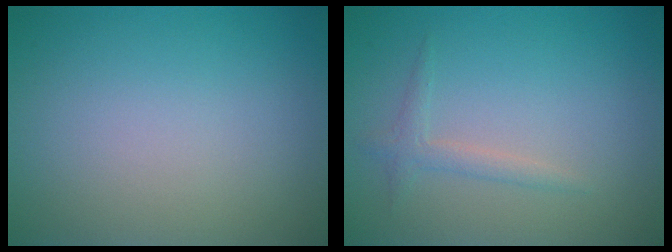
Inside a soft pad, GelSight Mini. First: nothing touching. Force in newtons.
{"total": 1.4, "press": 1.4, "slide": 0.1}